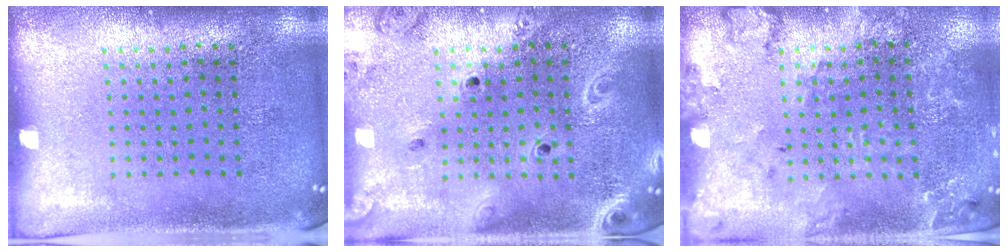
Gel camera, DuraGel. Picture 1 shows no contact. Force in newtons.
{"total": 2.0, "press": 1.9, "slide": 0.8}
{"total": 1.9, "press": 1.9, "slide": 0.2}